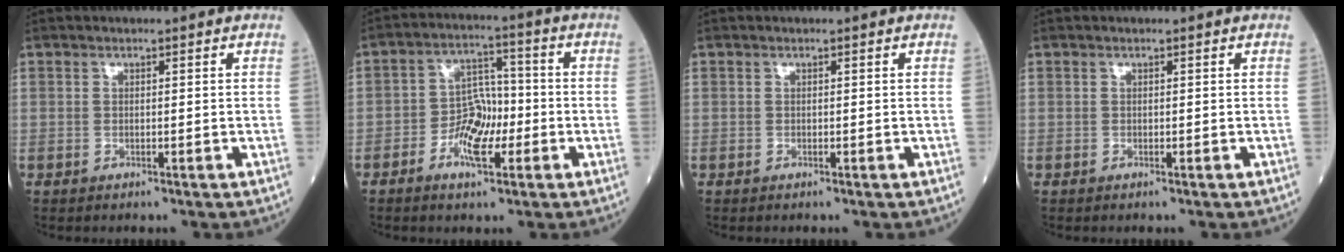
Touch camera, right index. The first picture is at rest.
{"total": 6.8, "force": [-2.7, 3.5, 5.1], "torque": [-0.093, 0.013, -0.049]}
{"total": 0.0}
{"total": 0.0}